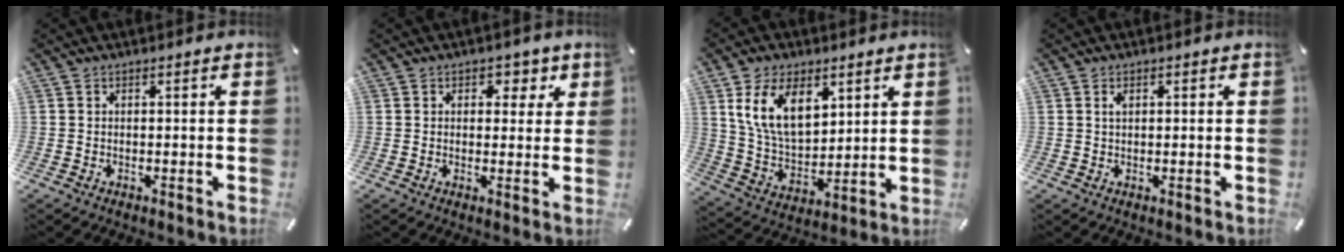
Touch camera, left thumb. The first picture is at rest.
{"total": 4.2, "force": [1.8, 3.3, 1.8], "torque": [0.002, -0.010, 0.019]}
{"total": 13.9, "force": [6.9, 8.6, 8.5], "torque": [-0.185, -0.018, 0.126]}
{"total": 1.3, "force": [0.5, 0.7, 1.0], "torque": [-0.021, 0.003, 0.008]}